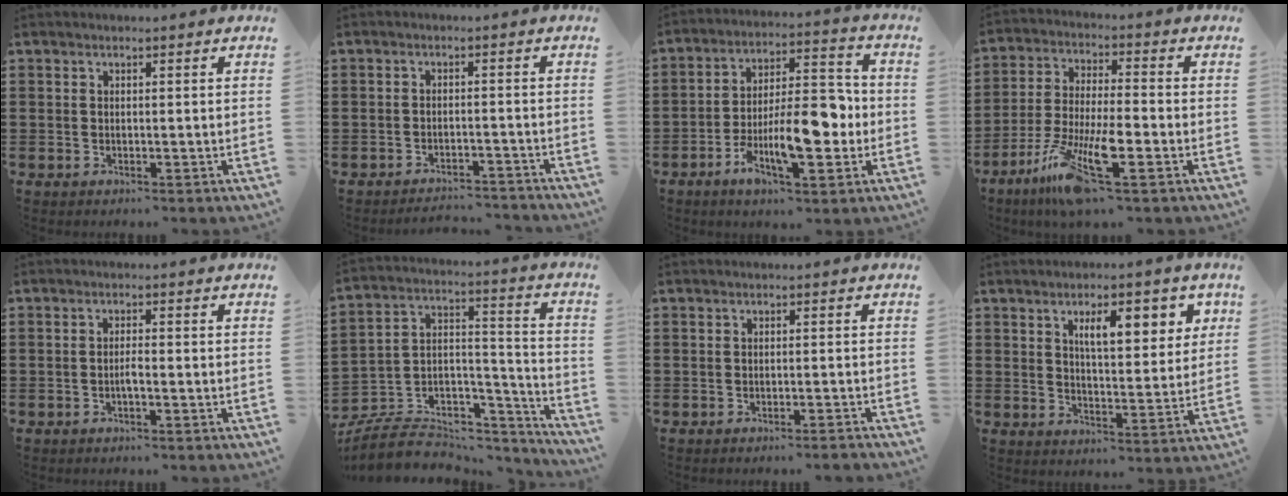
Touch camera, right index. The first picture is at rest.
{"total": 3.0, "force": [-3.0, 0.3, -0.2], "torque": [-0.003, 0.002, -0.065]}
{"total": 12.5, "force": [-3.7, 5.1, 10.8], "torque": [-0.177, 0.005, -0.065]}
{"total": 12.0, "force": [-6.1, 2.5, 10.0], "torque": [-0.228, -0.013, -0.119]}
{"total": 1.5, "force": [-0.6, 0.1, 1.3], "torque": [-0.027, -0.003, -0.011]}
{"total": 6.4, "force": [-5.0, 3.4, 2.0], "torque": [-0.050, -0.004, -0.096]}
{"total": 1.1, "force": [-1.0, -0.2, 0.4], "torque": [-0.007, 0.000, -0.020]}
{"total": 7.5, "force": [3.3, 2.7, 6.2], "torque": [-0.097, -0.002, 0.048]}